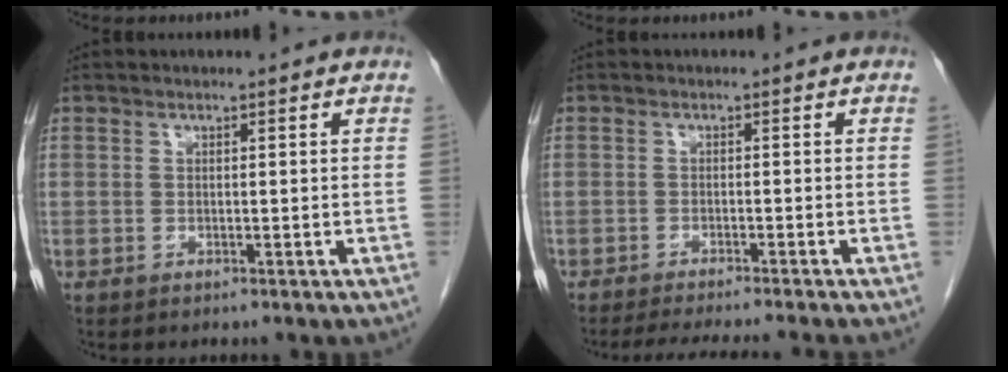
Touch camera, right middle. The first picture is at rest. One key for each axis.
{"total": 8.6, "fx": -7.7, "fy": -0.8, "fz": 3.8, "tx": -0.037, "ty": -0.016, "tz": -0.112}